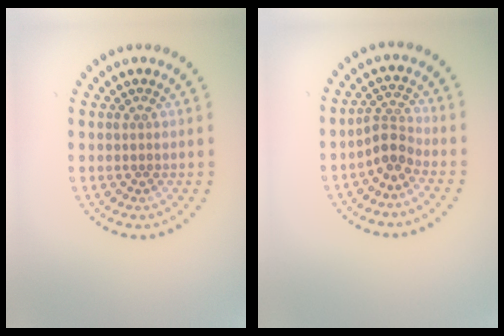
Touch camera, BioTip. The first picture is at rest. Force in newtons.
{"total": 2.4, "press": 1.7, "slide": 1.7}